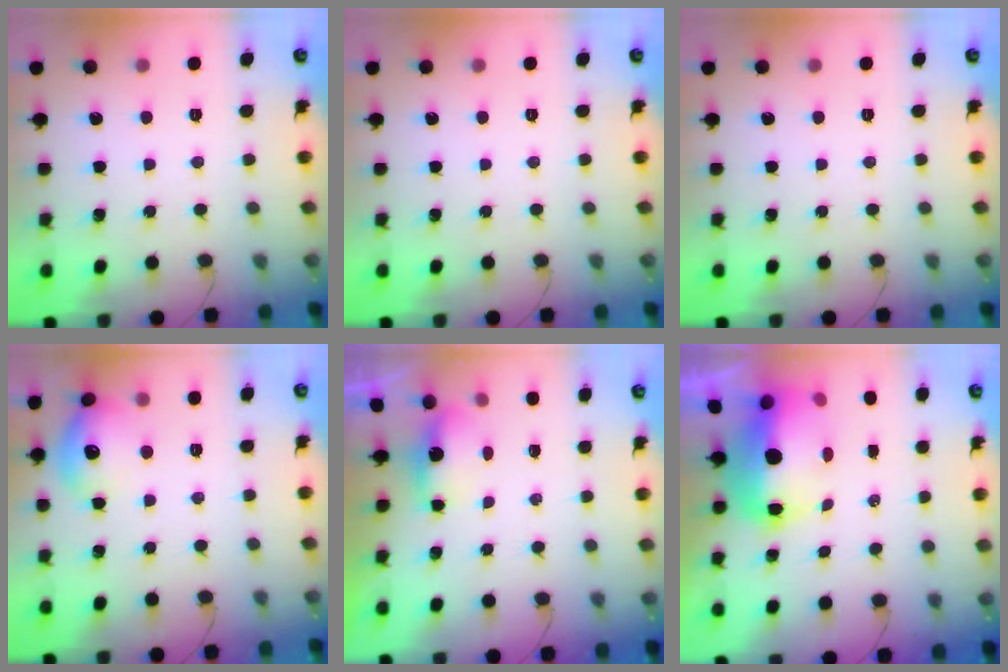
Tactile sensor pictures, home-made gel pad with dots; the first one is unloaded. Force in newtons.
{"total": 0.0}
{"total": 0.0}
{"total": 13.5, "press": 13.4, "slide": 0.9}
{"total": 3.8, "press": 3.7, "slide": 0.8}
{"total": 11.7, "press": 11.5, "slide": 2.1}